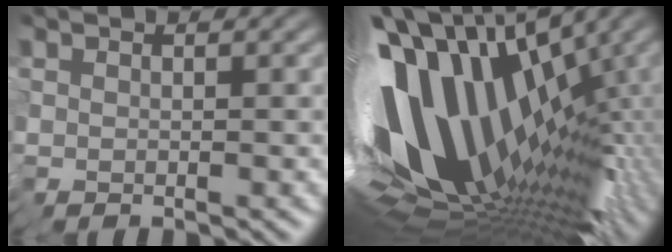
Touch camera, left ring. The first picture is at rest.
{"total": 15.3, "force": [0.5, 7.1, 13.5], "torque": [-0.254, 0.000, 0.015]}